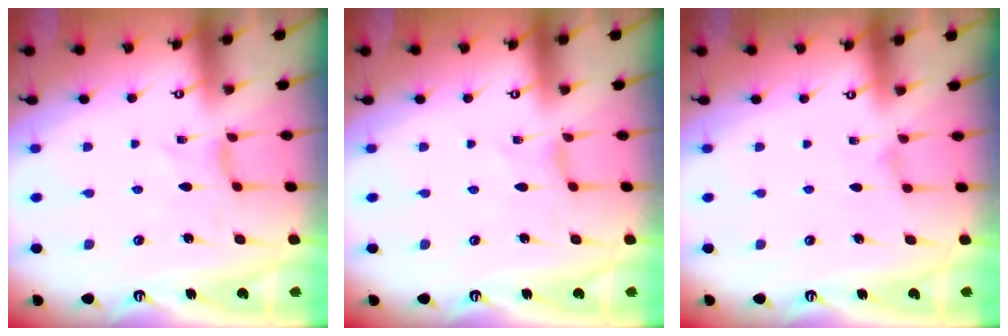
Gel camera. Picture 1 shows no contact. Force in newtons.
{"total": 0.0}
{"total": 1.6, "press": 1.6, "slide": 0.4}